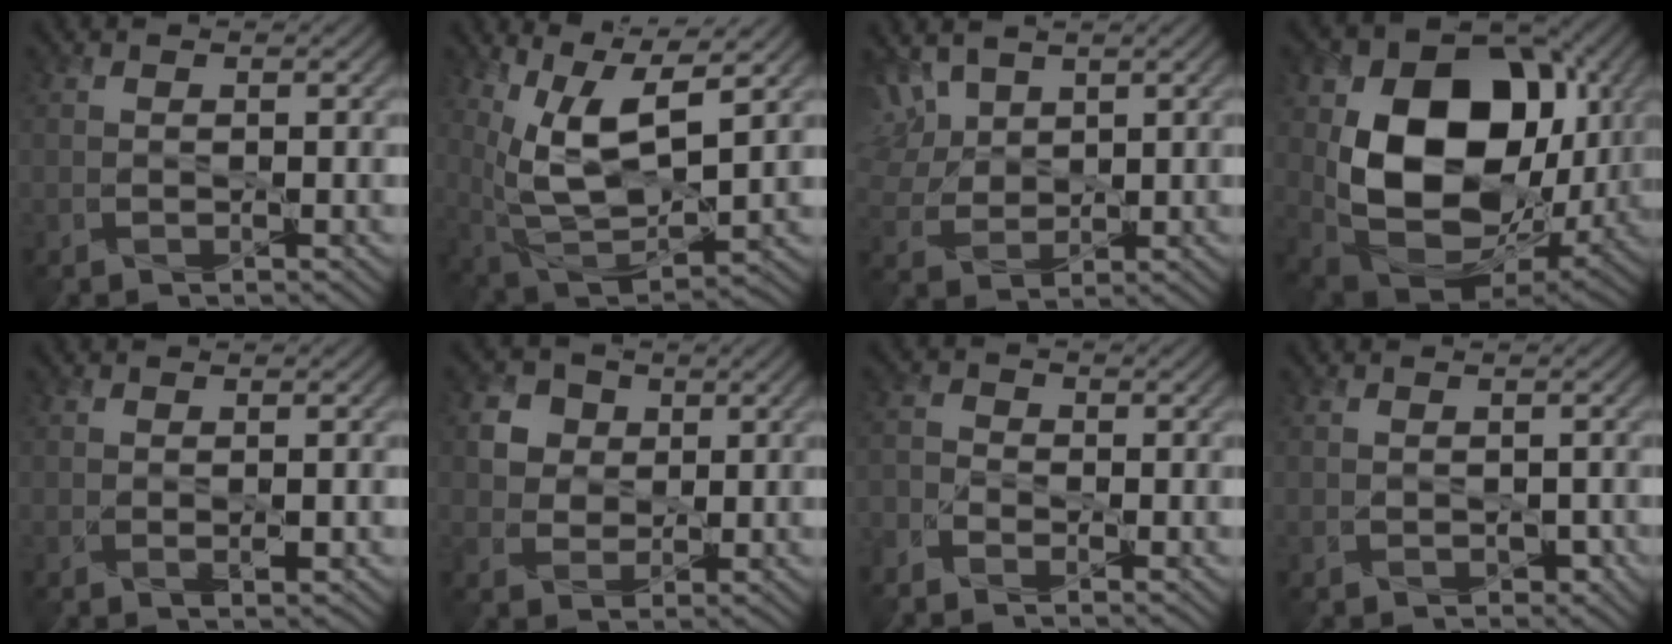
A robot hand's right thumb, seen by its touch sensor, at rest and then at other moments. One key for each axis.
{"total": 11.9, "fx": 5.0, "fy": 4.9, "fz": 9.7, "tx": -0.216, "ty": -0.001, "tz": 0.098}
{"total": 6.7, "fx": 3.6, "fy": 4.1, "fz": 3.9, "tx": -0.124, "ty": 0.013, "tz": 0.072}
{"total": 18.1, "fx": 2.0, "fy": 13.2, "fz": 12.3, "tx": -0.229, "ty": -0.042, "tz": 0.049}
{"total": 1.1, "fx": -0.1, "fy": 0.5, "fz": 1.0, "tx": -0.018, "ty": -0.005, "tz": 0.002}
{"total": 4.9, "fx": 1.6, "fy": 4.2, "fz": 1.8, "tx": -0.060, "ty": -0.004, "tz": 0.027}
{"total": 3.4, "fx": -2.7, "fy": 1.6, "fz": 1.2, "tx": -0.032, "ty": -0.006, "tz": -0.066}
{"total": 1.1, "fx": -0.4, "fy": 0.8, "fz": 0.7, "tx": -0.013, "ty": -0.009, "tz": -0.001}